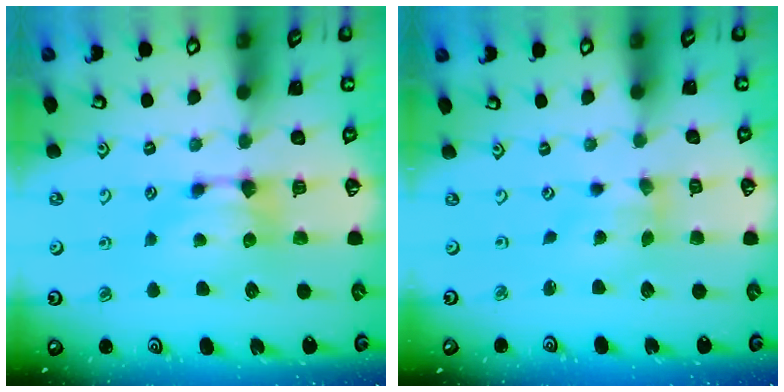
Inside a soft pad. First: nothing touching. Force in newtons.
{"total": 1.3, "press": 0.0, "slide": 1.3}